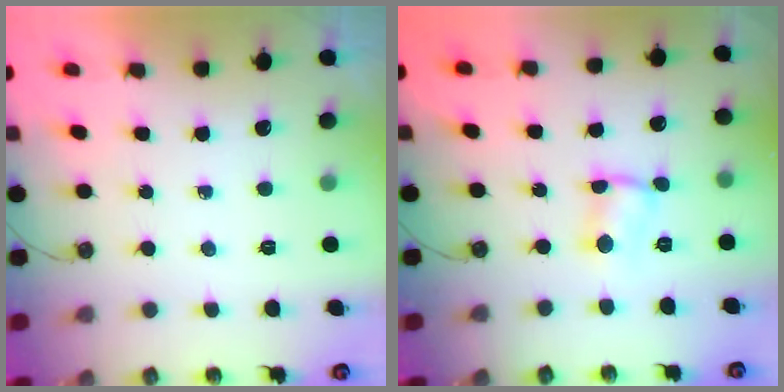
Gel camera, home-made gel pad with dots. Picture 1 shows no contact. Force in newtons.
{"total": 2.0, "press": 2.0, "slide": 0.1}